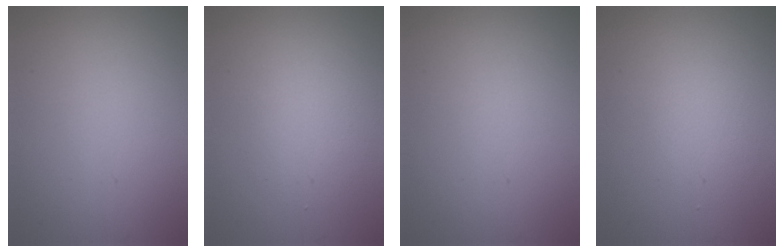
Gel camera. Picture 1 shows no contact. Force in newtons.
{"total": 2.6, "press": 2.6, "slide": 0.1}
{"total": 0.0}
{"total": 1.7, "press": 1.7, "slide": 0.1}